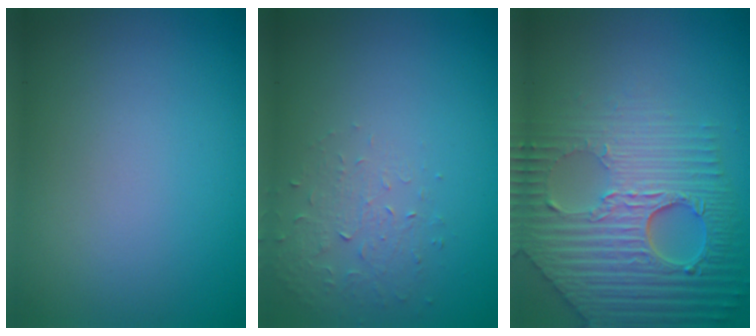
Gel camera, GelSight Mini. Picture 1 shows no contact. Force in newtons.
{"total": 1.4, "press": 0.7, "slide": 1.2}
{"total": 8.3, "press": 6.2, "slide": 5.6}